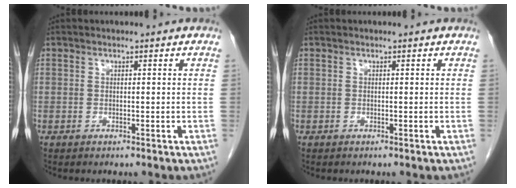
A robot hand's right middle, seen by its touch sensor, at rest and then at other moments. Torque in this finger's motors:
{"motor_torque": [1.14, -1.00, 0.04, 0.01]}